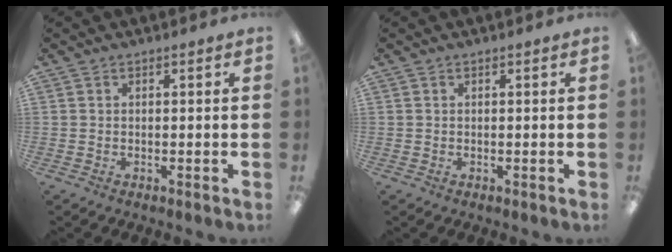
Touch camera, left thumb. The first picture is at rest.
{"total": 0.0}